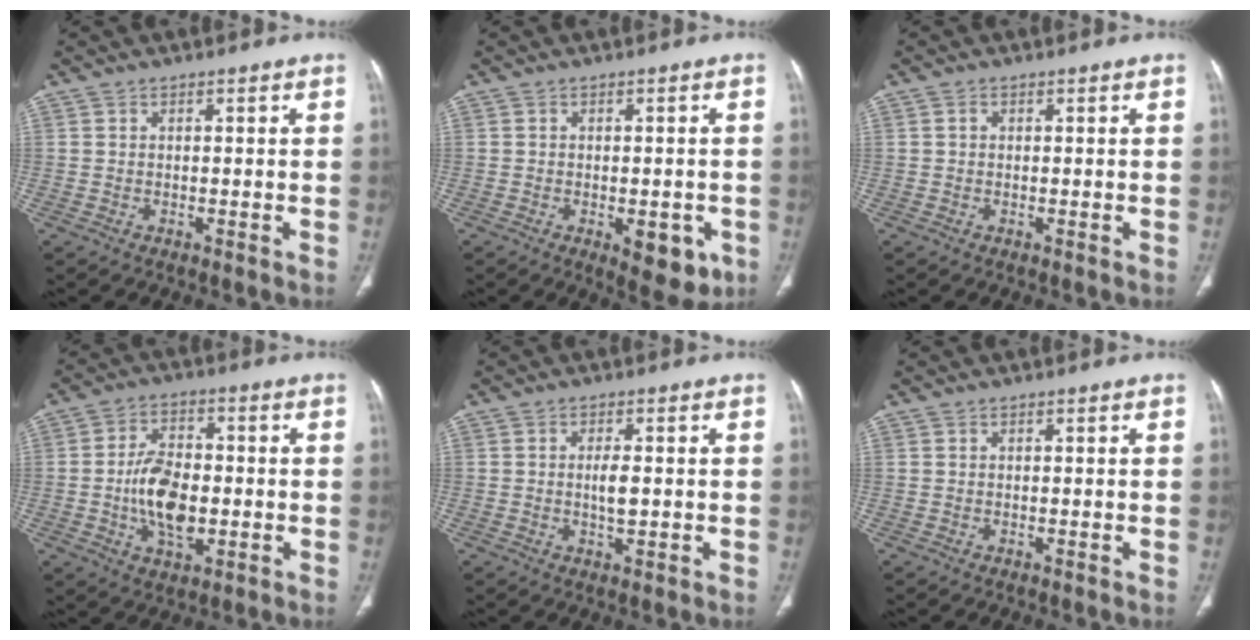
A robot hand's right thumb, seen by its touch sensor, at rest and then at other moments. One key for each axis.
{"total": 7.5, "fx": -2.7, "fy": 3.7, "fz": 6.0, "tx": -0.053, "ty": -0.001, "tz": -0.023}
{"total": 0.7, "fx": 0.1, "fy": 0.6, "fz": 0.3, "tx": -0.005, "ty": 0.003, "tz": 0.000}
{"total": 10.9, "fx": -1.6, "fy": 6.3, "fz": 8.8, "tx": -0.141, "ty": 0.010, "tz": -0.028}
{"total": 3.4, "fx": -0.1, "fy": 1.3, "fz": 3.2, "tx": -0.056, "ty": -0.002, "tz": -0.001}
{"total": 0.0}